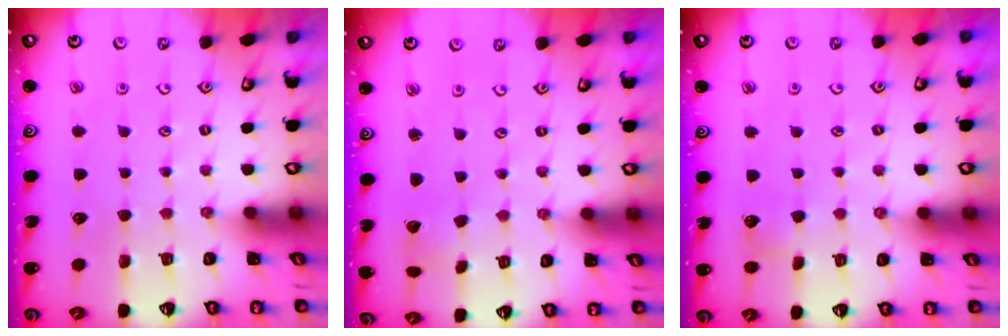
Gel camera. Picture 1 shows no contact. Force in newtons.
{"total": 1.5, "press": 1.5, "slide": 0.0}
{"total": 3.8, "press": 3.8, "slide": 0.5}